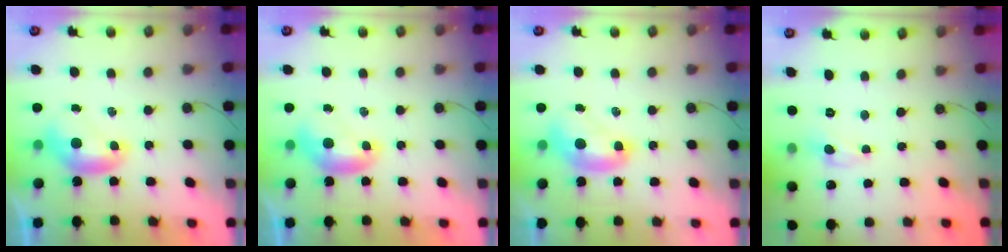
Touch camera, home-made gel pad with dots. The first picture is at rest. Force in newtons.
{"total": 0.0}
{"total": 2.1, "press": 2.1, "slide": 0.3}
{"total": 0.0}